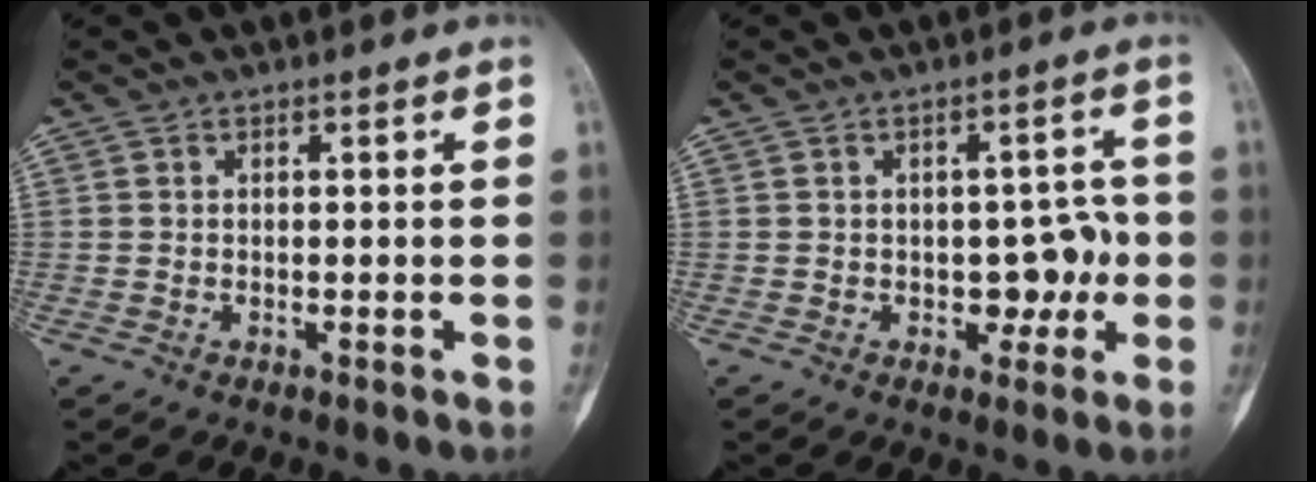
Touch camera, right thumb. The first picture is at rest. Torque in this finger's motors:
{"motor_torque": [0.08, 0.08, 0.11, 0.00, -0.01]}